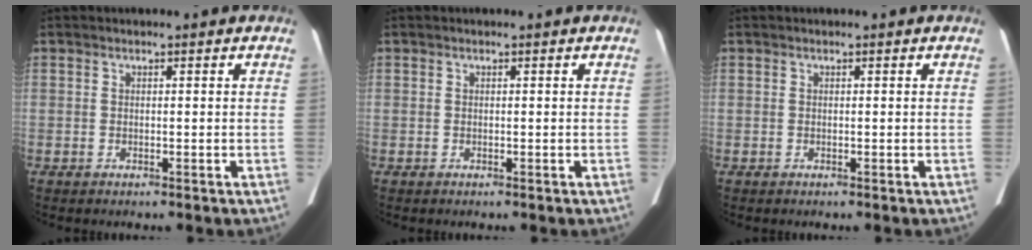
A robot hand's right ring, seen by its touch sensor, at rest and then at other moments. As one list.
[{"total": 0.0}, {"total": 0.0}]